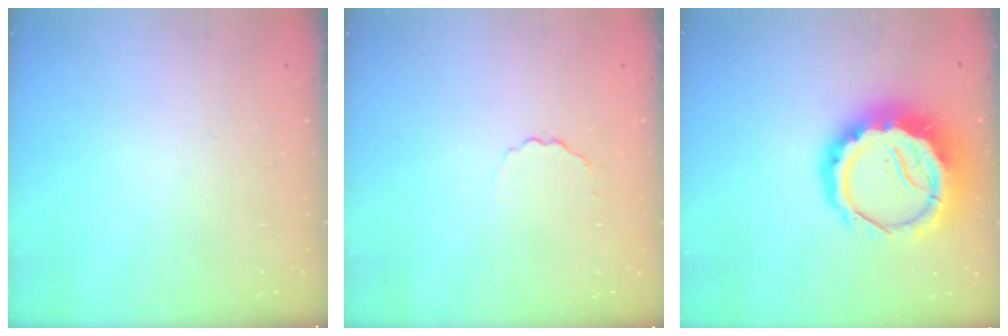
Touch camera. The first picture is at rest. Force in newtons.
{"total": 2.2, "press": 2.1, "slide": 0.8}
{"total": 17.1, "press": 16.7, "slide": 3.8}